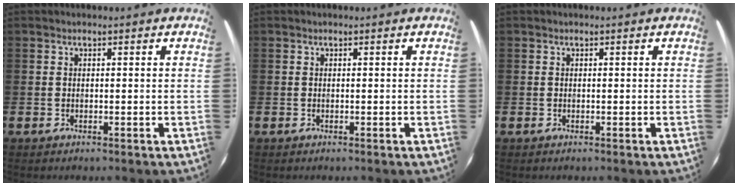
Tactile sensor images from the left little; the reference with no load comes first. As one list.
[{"total": 0.0}, {"total": 0.0}]